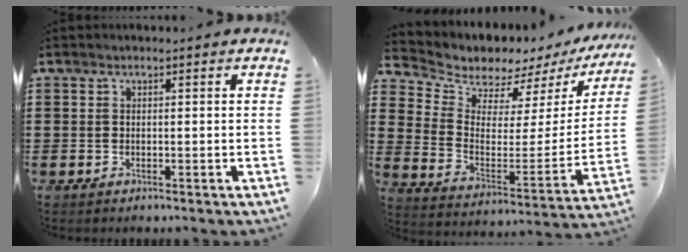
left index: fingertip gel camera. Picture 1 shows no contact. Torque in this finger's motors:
{"motor_torque": [0.33, 0.29, 0.10, 0.01]}